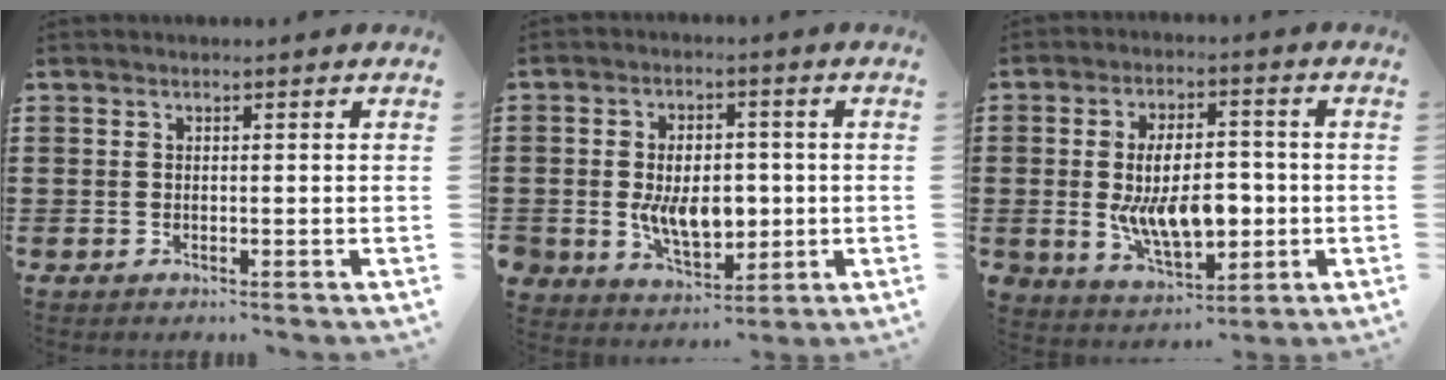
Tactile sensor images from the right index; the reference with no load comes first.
{"total": 8.0, "force": [-0.8, 5.3, 5.9], "torque": [-0.098, -0.003, -0.015]}
{"total": 11.2, "force": [-1.0, 6.0, 9.3], "torque": [-0.165, -0.005, -0.018]}